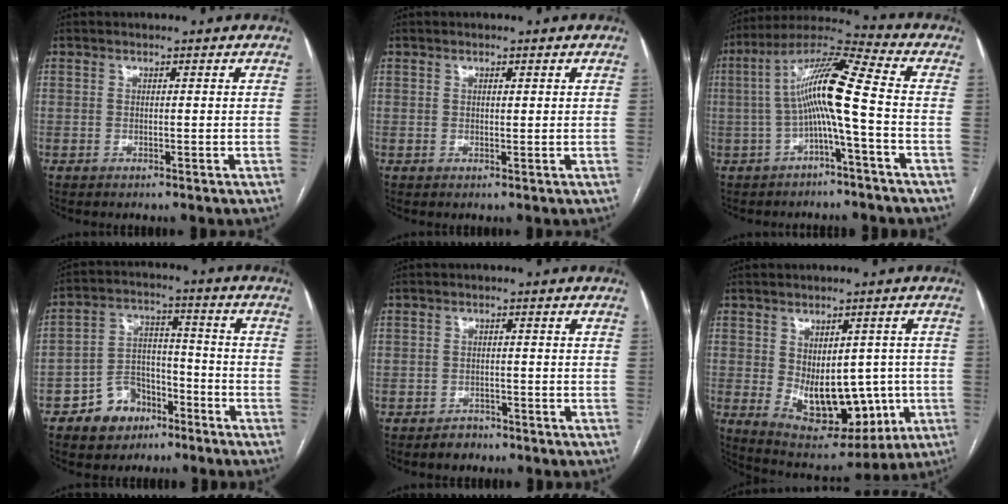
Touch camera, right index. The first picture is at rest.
{"total": 0.7, "force": [0.4, 0.2, 0.6], "torque": [-0.012, -0.001, 0.006]}
{"total": 10.8, "force": [-1.3, -0.3, 10.7], "torque": [-0.197, 0.034, -0.027]}
{"total": 8.7, "force": [-5.2, 6.3, 3.1], "torque": [-0.058, 0.024, -0.081]}
{"total": 2.1, "force": [-1.7, 1.4, 0.2], "torque": [-0.007, 0.004, -0.024]}
{"total": 13.7, "force": [-1.7, 8.0, 10.9], "torque": [-0.163, 0.004, 0.006]}